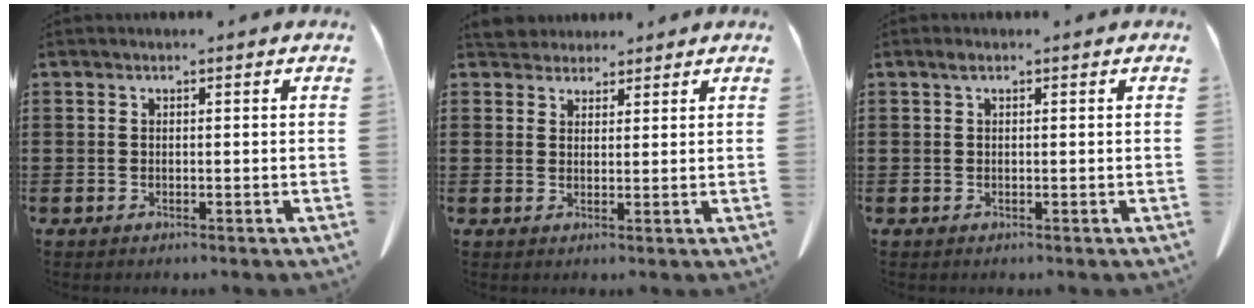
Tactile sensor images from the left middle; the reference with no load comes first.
{"total": 3.5, "force": [3.3, 1.1, 0.3], "torque": [-0.007, -0.008, 0.063]}
{"total": 0.7, "force": [0.3, 0.2, 0.6], "torque": [-0.014, 0.002, 0.006]}